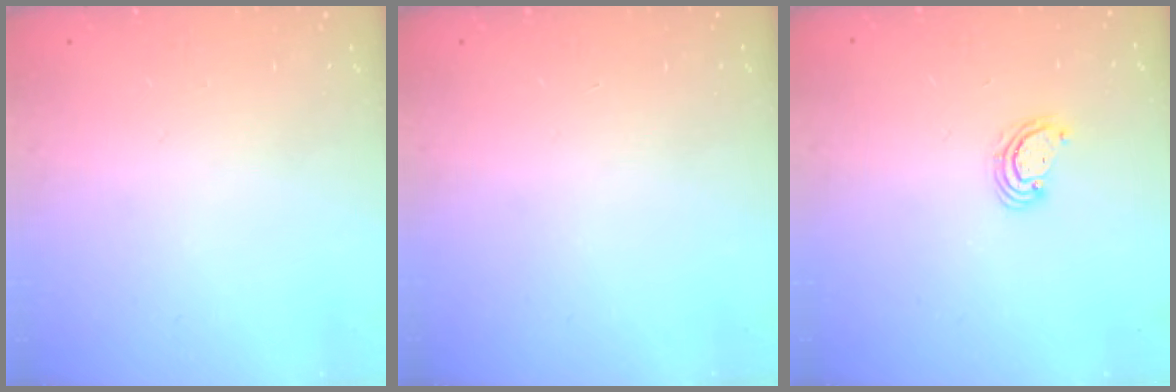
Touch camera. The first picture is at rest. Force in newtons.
{"total": 0.0}
{"total": 3.3, "press": 3.3, "slide": 0.2}